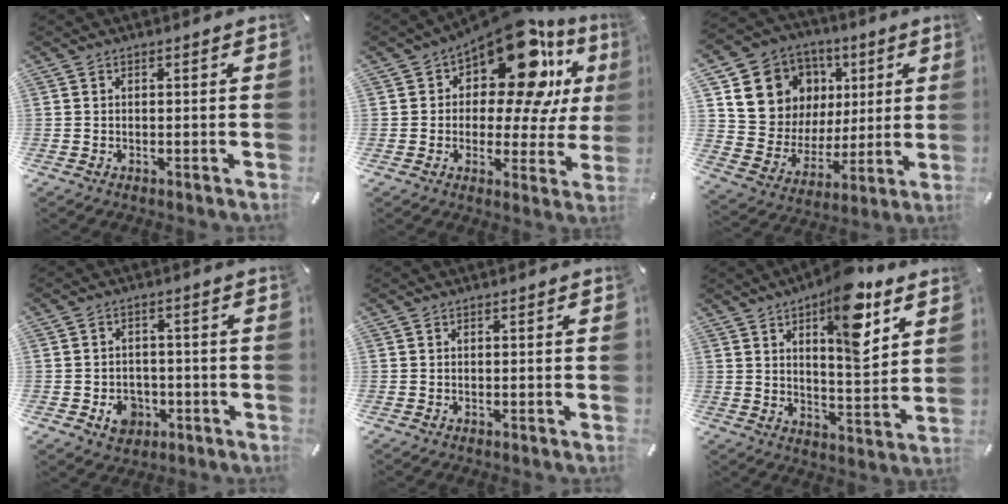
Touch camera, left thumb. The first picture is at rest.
{"total": 18.3, "force": [10.1, 8.3, 12.8], "torque": [-0.185, -0.075, 0.167]}
{"total": 12.4, "force": [5.3, 11.1, 1.7], "torque": [-0.032, -0.049, 0.112]}
{"total": 6.4, "force": [-2.2, 5.4, 2.7], "torque": [-0.039, 0.009, -0.038]}
{"total": 0.0}
{"total": 15.0, "force": [8.3, 5.9, 11.0], "torque": [-0.155, -0.043, 0.135]}